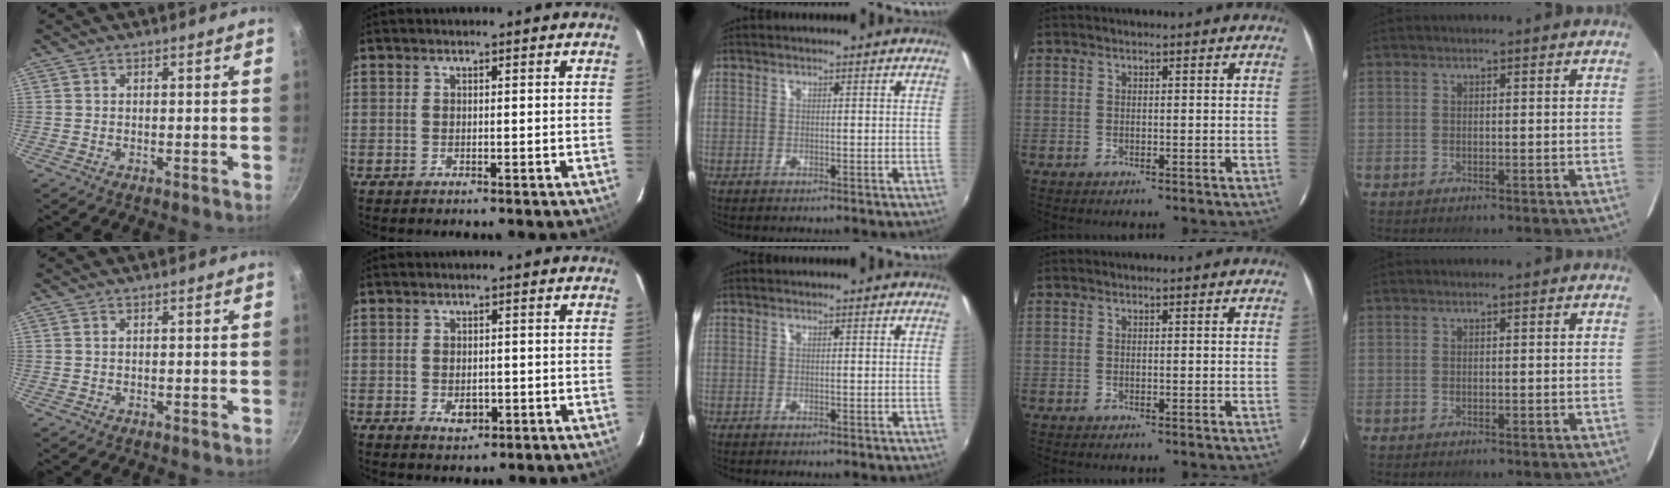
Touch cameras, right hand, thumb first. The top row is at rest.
{"index": {"total": 3.3, "force": [-0.9, 2.4, 2.2], "torque": [-0.037, -0.004, -0.009]}}